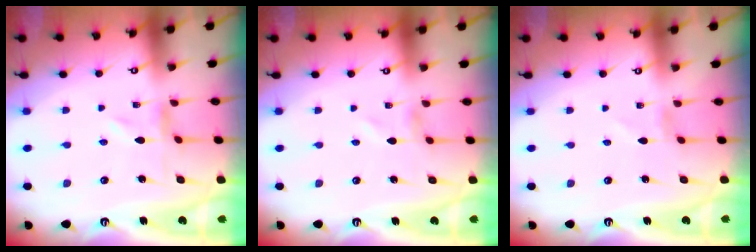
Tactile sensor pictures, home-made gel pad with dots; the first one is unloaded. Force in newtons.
{"total": 1.2, "press": 1.2, "slide": 0.1}
{"total": 0.8, "press": 0.8, "slide": 0.1}